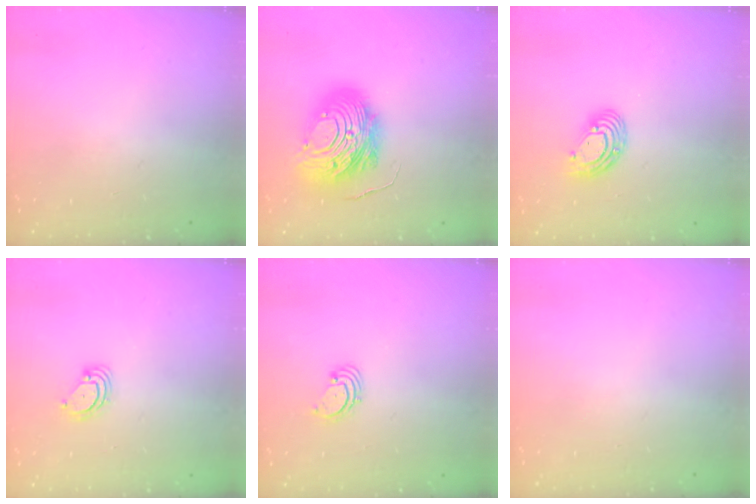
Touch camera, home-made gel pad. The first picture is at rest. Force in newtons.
{"total": 14.9, "press": 14.8, "slide": 1.4}
{"total": 8.4, "press": 8.3, "slide": 1.1}
{"total": 3.7, "press": 3.7, "slide": 0.3}
{"total": 1.7, "press": 1.7, "slide": 0.2}
{"total": 0.0}